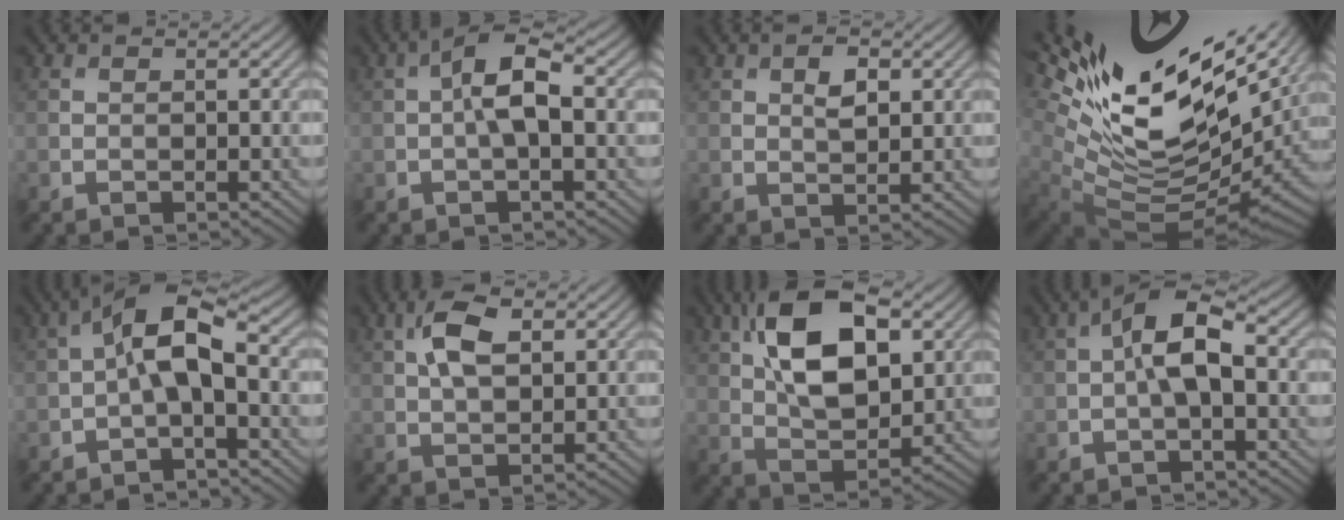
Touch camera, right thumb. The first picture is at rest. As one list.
[{"total": 5.2, "force": [0.2, 2.0, 4.8], "torque": [-0.092, 0.013, -0.004]}, {"total": 3.2, "force": [1.0, 1.7, 2.5], "torque": [-0.046, 0.000, 0.019]}, {"total": 16.1, "force": [7.6, 6.8, 12.5], "torque": [-0.256, -0.005, 0.151]}, {"total": 7.0, "force": [-0.2, 2.7, 6.4], "torque": [-0.121, 0.020, -0.014]}, {"total": 6.5, "force": [2.1, 3.2, 5.2], "torque": [-0.113, 0.009, 0.036]}, {"total": 14.9, "force": [5.2, 7.7, 11.6], "torque": [-0.234, 0.013, 0.094]}, {"total": 6.2, "force": [0.2, 2.5, 5.6], "torque": [-0.110, 0.015, -0.005]}]